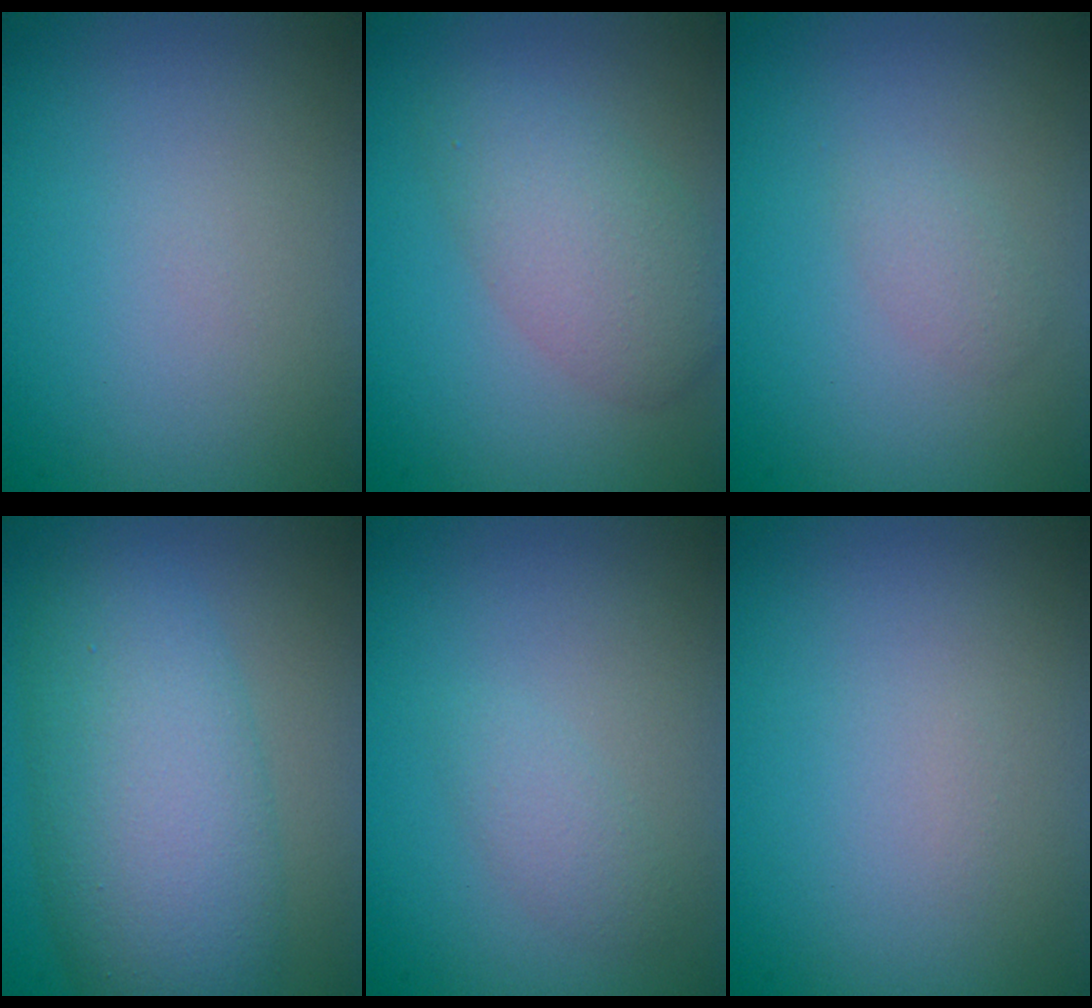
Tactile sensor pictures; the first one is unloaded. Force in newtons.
{"total": 4.2, "press": 4.2, "slide": 0.2}
{"total": 1.1, "press": 1.1, "slide": 0.1}
{"total": 8.7, "press": 8.7, "slide": 0.4}
{"total": 1.4, "press": 1.4, "slide": 0.1}
{"total": 0.0}